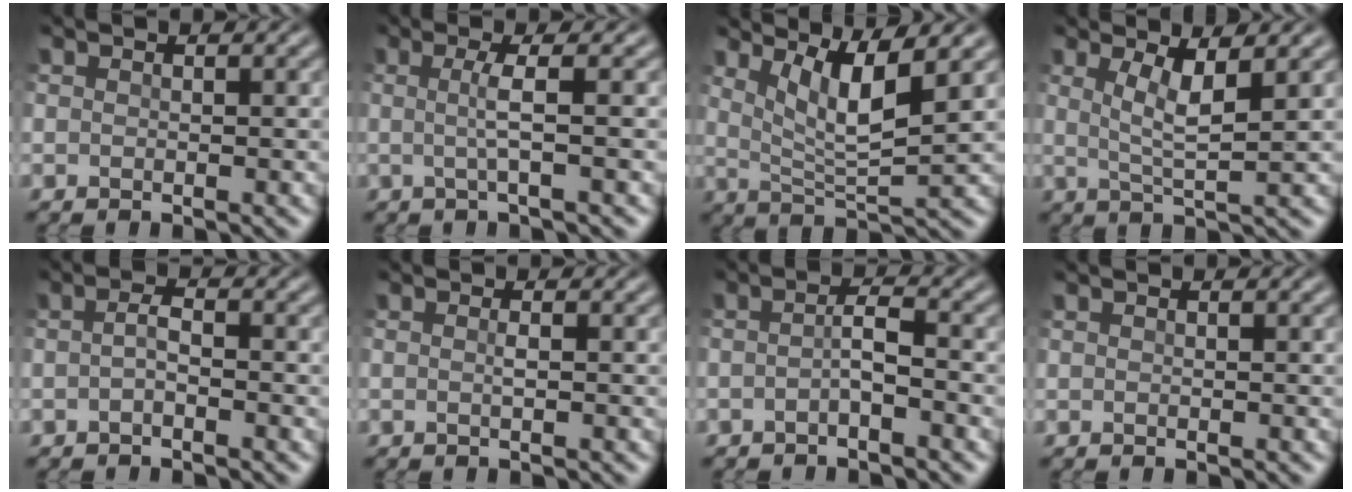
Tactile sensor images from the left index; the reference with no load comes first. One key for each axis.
{"total": 2.4, "fx": -0.3, "fy": 0.4, "fz": 2.3, "tx": -0.048, "ty": 0.000, "tz": -0.012}
{"total": 5.5, "fx": 2.7, "fy": 1.1, "fz": 4.6, "tx": -0.080, "ty": -0.007, "tz": 0.049}
{"total": 3.3, "fx": 1.0, "fy": 0.7, "fz": 3.1, "tx": -0.061, "ty": -0.009, "tz": 0.019}
{"total": 1.5, "fx": -0.7, "fy": 0.4, "fz": 1.2, "tx": -0.029, "ty": 0.002, "tz": -0.018}
{"total": 0.6, "fx": -0.3, "fy": 0.0, "fz": 0.6, "tx": -0.014, "ty": 0.002, "tz": -0.008}
{"total": 1.9, "fx": -1.0, "fy": 0.3, "fz": 1.6, "tx": -0.033, "ty": 0.002, "tz": -0.024}
{"total": 0.0}